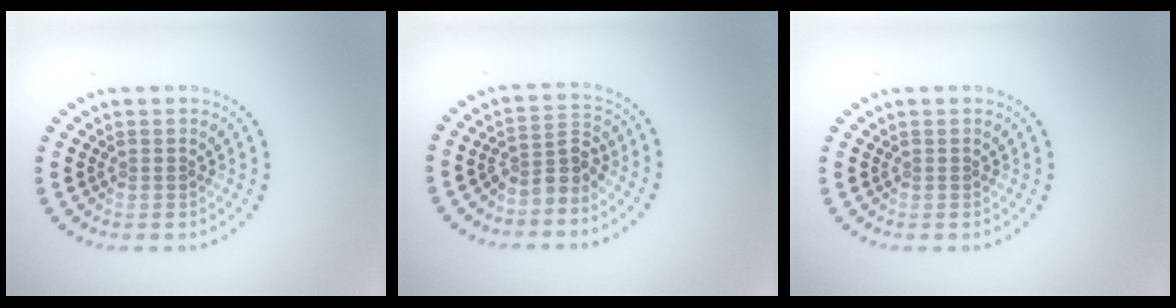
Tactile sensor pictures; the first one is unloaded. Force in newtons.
{"total": 2.7, "press": 2.0, "slide": 1.9}
{"total": 0.0}